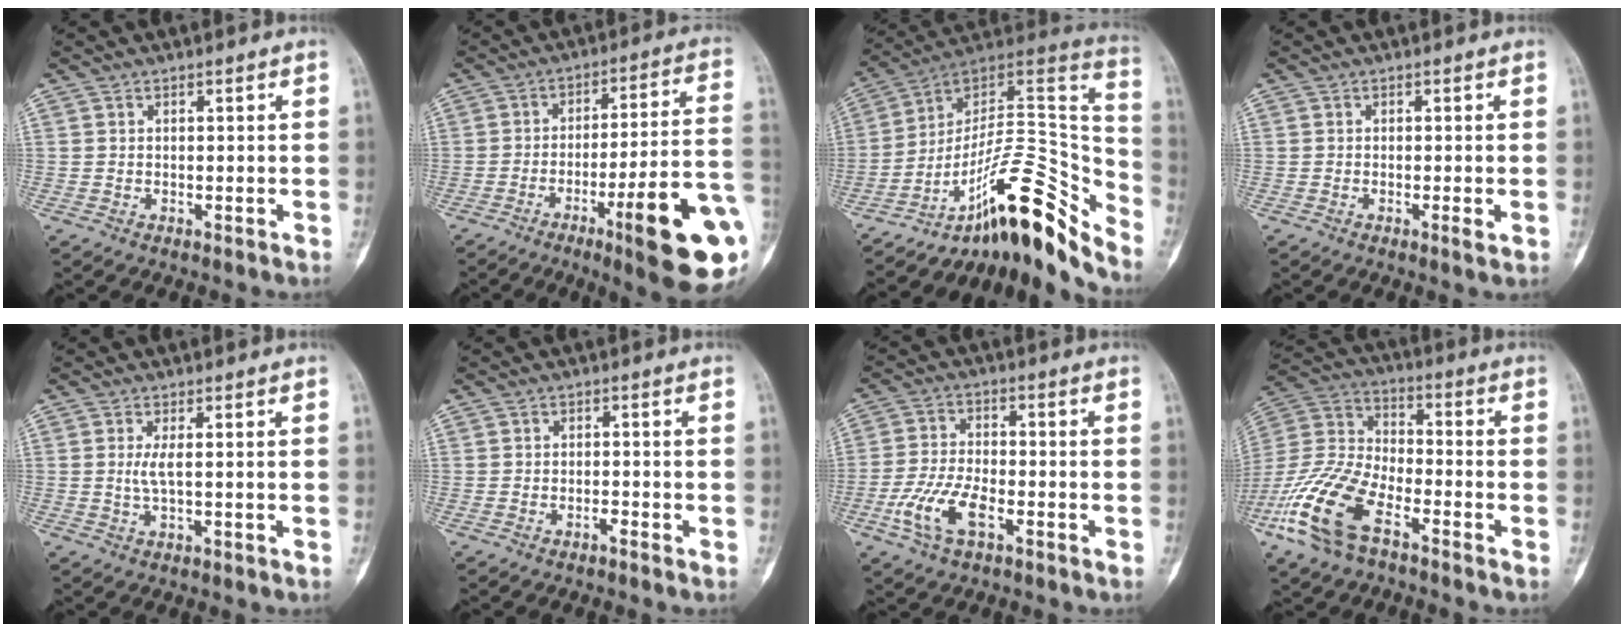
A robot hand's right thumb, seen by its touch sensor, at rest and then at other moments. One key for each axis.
{"total": 20.9, "fx": -7.4, "fy": 3.0, "fz": 19.3, "tx": -0.216, "ty": 0.024, "tz": -0.101}
{"total": 23.5, "fx": -16.1, "fy": 6.5, "fz": 15.8, "tx": -0.188, "ty": 0.146, "tz": -0.257}
{"total": 1.6, "fx": -0.4, "fy": 0.2, "fz": 1.6, "tx": -0.023, "ty": -0.004, "tz": -0.007}
{"total": 2.2, "fx": 0.2, "fy": 0.1, "fz": 2.2, "tx": -0.063, "ty": -0.004, "tz": 0.006}
{"total": 0.9, "fx": -0.8, "fy": 0.2, "fz": 0.5, "tx": -0.008, "ty": 0.009, "tz": -0.013}
{"total": 9.0, "fx": -3.8, "fy": 3.9, "fz": 7.1, "tx": -0.159, "ty": 0.013, "tz": -0.074}
{"total": 16.8, "fx": -8.9, "fy": 7.7, "fz": 12.0, "tx": -0.260, "ty": 0.036, "tz": -0.181}